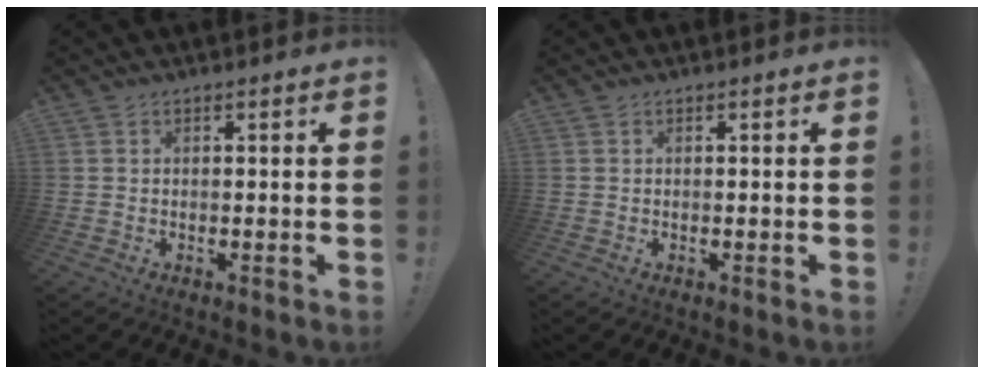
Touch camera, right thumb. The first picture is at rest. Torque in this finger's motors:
{"motor_torque": [-0.13, -0.01, -0.07, 0.10, 0.00]}